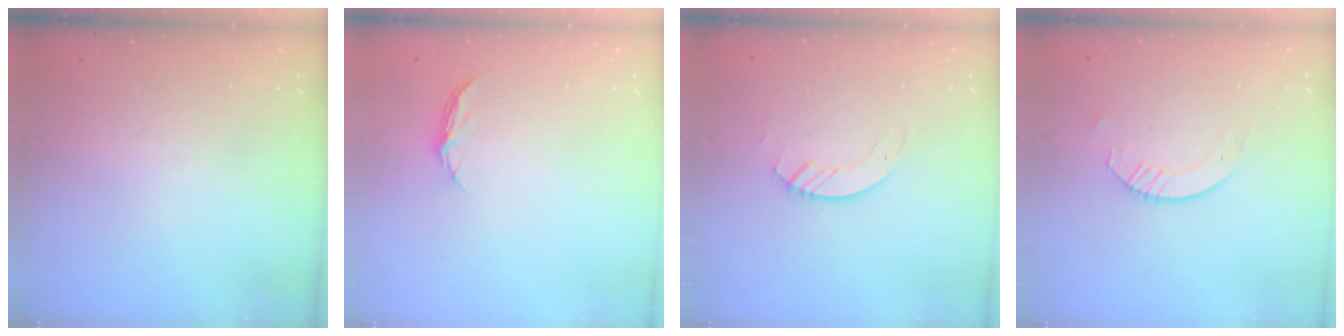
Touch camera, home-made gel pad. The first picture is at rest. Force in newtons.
{"total": 4.5, "press": 4.5, "slide": 0.5}
{"total": 3.0, "press": 3.0, "slide": 0.2}
{"total": 4.1, "press": 4.1, "slide": 0.4}